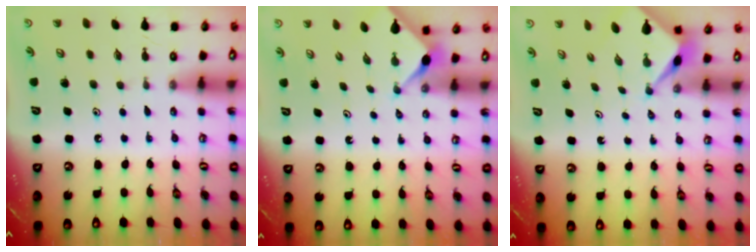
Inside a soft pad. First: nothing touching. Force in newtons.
{"total": 3.0, "press": 3.0, "slide": 0.3}
{"total": 2.6, "press": 2.5, "slide": 0.2}